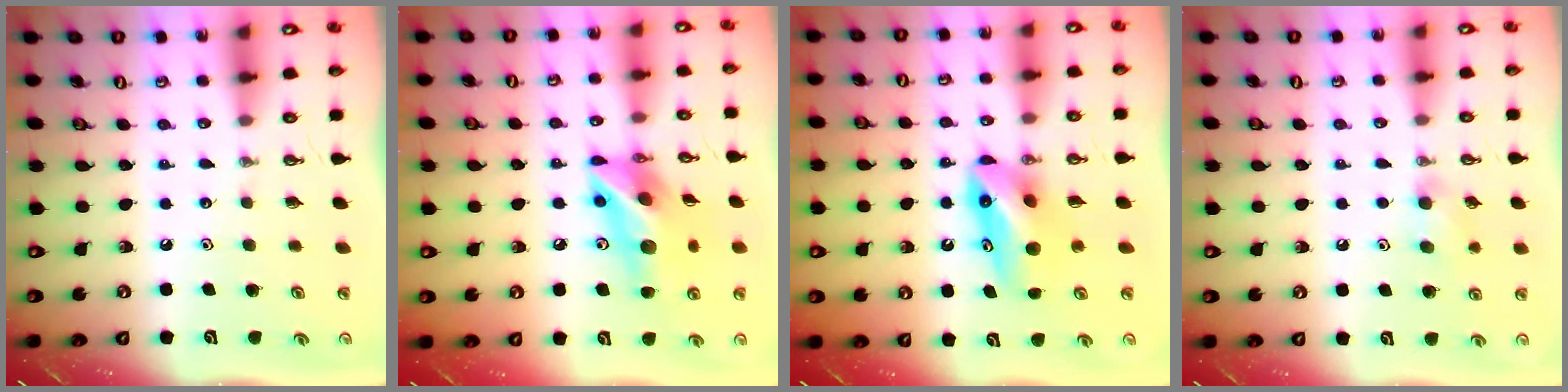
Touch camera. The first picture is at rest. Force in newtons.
{"total": 14.7, "press": 14.4, "slide": 2.9}
{"total": 9.8, "press": 8.8, "slide": 4.2}
{"total": 7.8, "press": 7.4, "slide": 2.3}